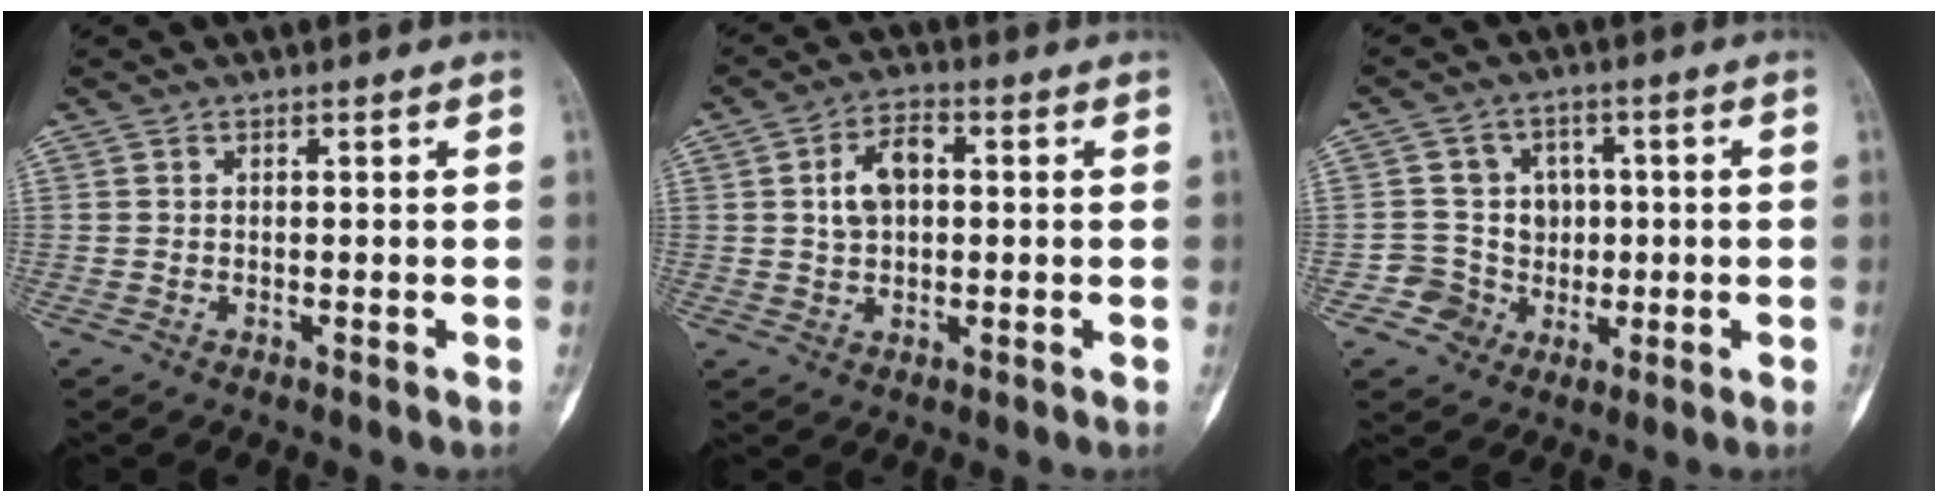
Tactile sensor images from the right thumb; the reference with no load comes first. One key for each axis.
{"total": 6.9, "fx": 1.0, "fy": 4.3, "fz": 5.2, "tx": -0.084, "ty": 0.014, "tz": 0.014}
{"total": 7.6, "fx": -0.6, "fy": 7.6, "fz": 0.5, "tx": 0.046, "ty": 0.023, "tz": -0.007}